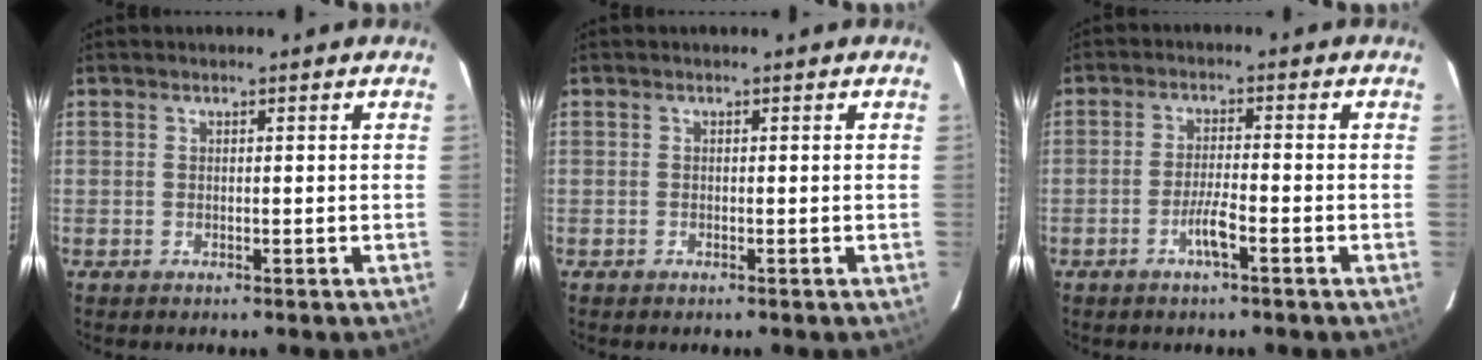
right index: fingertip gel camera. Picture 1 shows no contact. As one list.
[{"total": 0.0}, {"total": 3.7, "force": [-1.9, 0.1, 3.2], "torque": [-0.062, -0.002, -0.037]}]